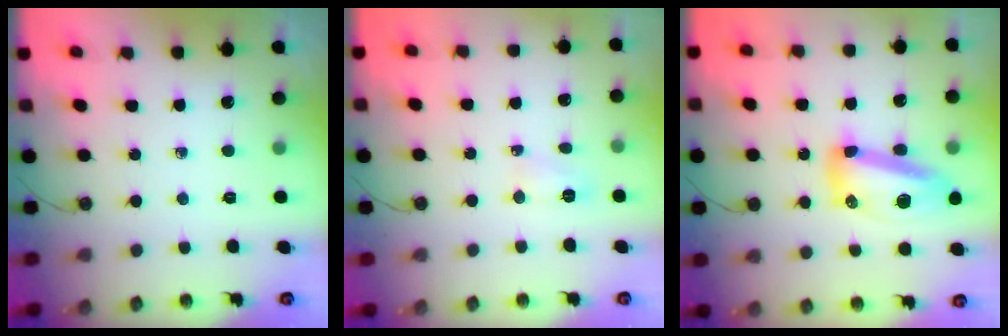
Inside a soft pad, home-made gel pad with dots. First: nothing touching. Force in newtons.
{"total": 3.7, "press": 3.7, "slide": 0.6}
{"total": 14.3, "press": 14.2, "slide": 1.4}